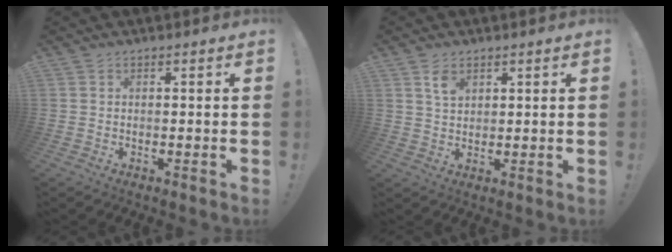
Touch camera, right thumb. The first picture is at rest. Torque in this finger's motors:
{"motor_torque": [1.18, 0.93, 0.53, -0.79, 0.00]}